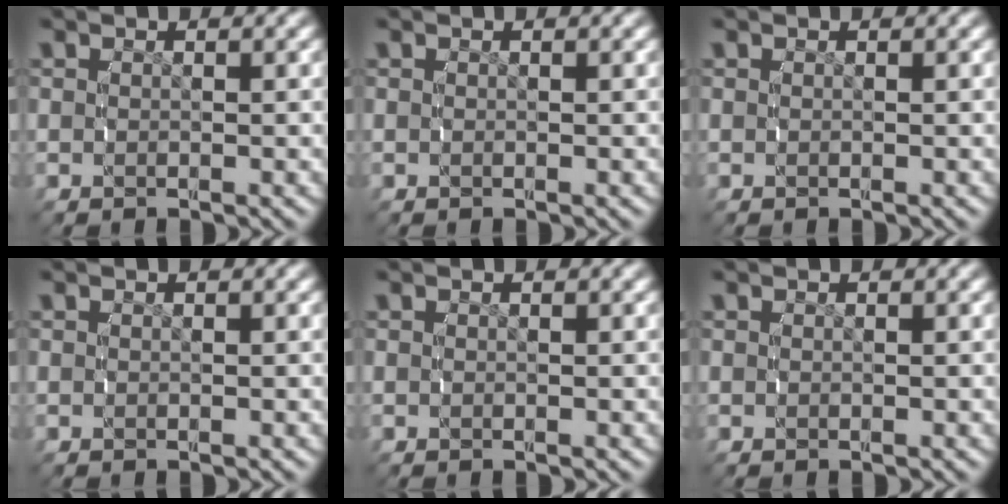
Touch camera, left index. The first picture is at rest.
{"total": 0.0}
{"total": 0.0}
{"total": 0.0}
{"total": 0.0}
{"total": 0.0}